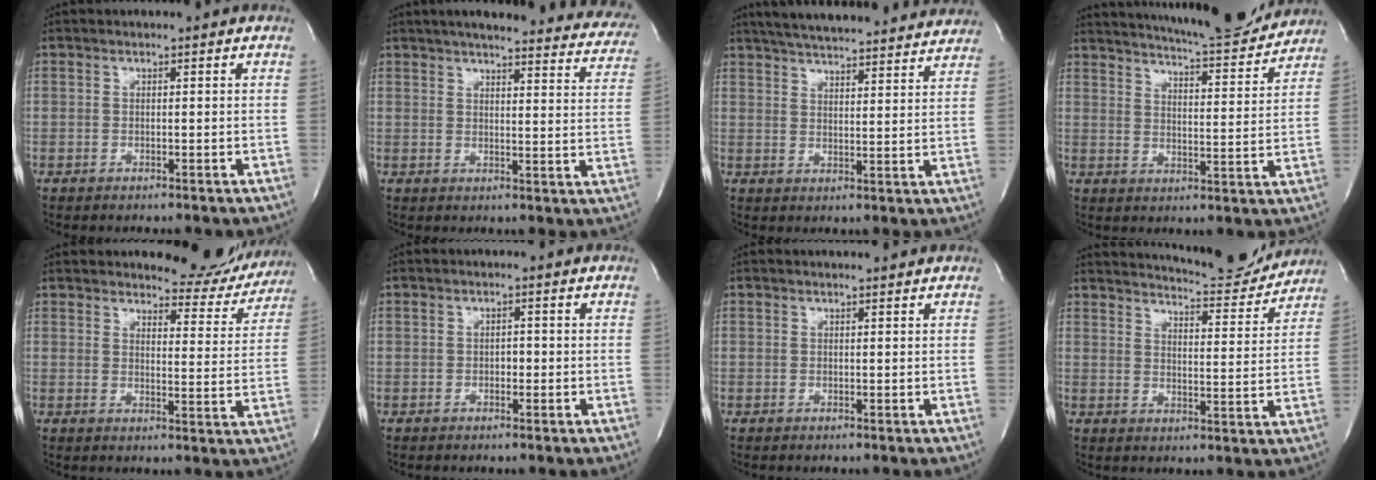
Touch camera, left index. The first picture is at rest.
{"total": 27.5, "force": [24.5, 5.1, 11.4], "torque": [-0.159, -0.045, 0.273]}
{"total": 25.7, "force": [23.5, 3.5, 9.8], "torque": [-0.166, -0.010, 0.302]}
{"total": 16.1, "force": [15.2, 1.4, 5.1], "torque": [-0.085, -0.028, 0.202]}
{"total": 9.8, "force": [9.5, 2.3, 1.1], "torque": [0.004, -0.041, 0.104]}
{"total": 1.0, "force": [-0.5, 0.6, 0.6], "torque": [-0.008, -0.001, -0.009]}
{"total": 1.3, "force": [1.2, 0.0, 0.3], "torque": [-0.008, 0.000, 0.017]}
{"total": 13.4, "force": [13.0, 1.5, 3.0], "torque": [-0.045, -0.026, 0.166]}